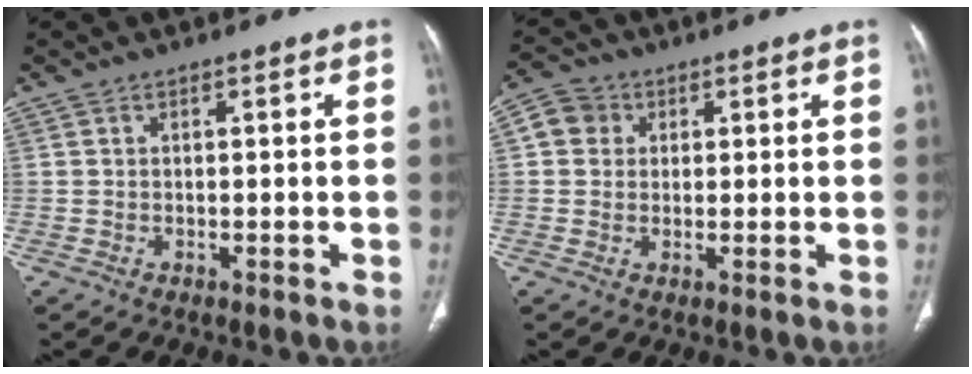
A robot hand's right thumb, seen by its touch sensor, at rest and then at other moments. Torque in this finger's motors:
{"motor_torque": [1.00, 0.70, 0.11, -0.58, 0.04]}